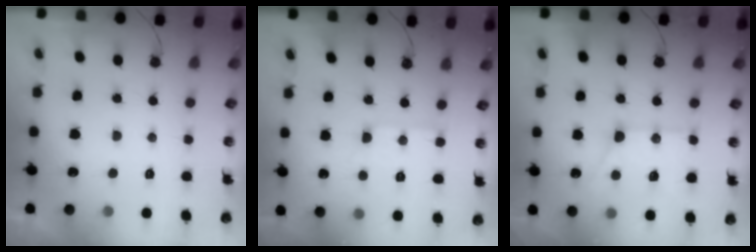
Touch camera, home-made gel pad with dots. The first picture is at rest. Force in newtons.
{"total": 6.5, "press": 6.5, "slide": 0.5}
{"total": 14.0, "press": 13.9, "slide": 1.6}